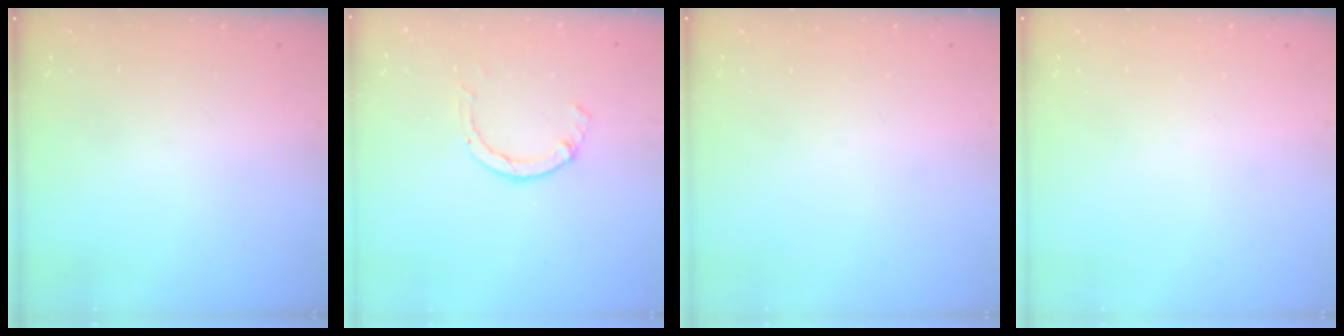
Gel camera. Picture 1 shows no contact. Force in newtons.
{"total": 2.3, "press": 2.3, "slide": 0.3}
{"total": 0.0}
{"total": 0.0}